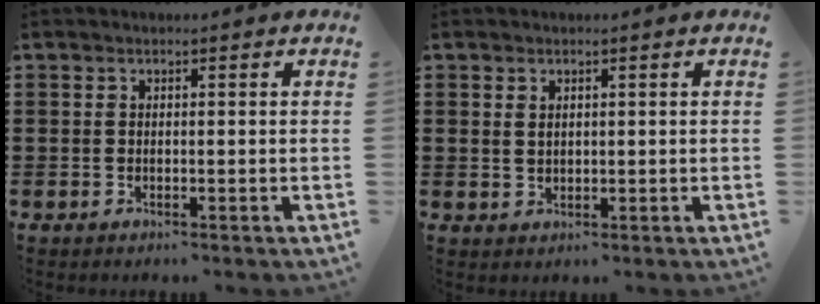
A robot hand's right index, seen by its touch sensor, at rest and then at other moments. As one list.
[{"total": 1.3, "force": [0.7, 0.9, 0.6], "torque": [-0.013, 0.005, 0.014]}]